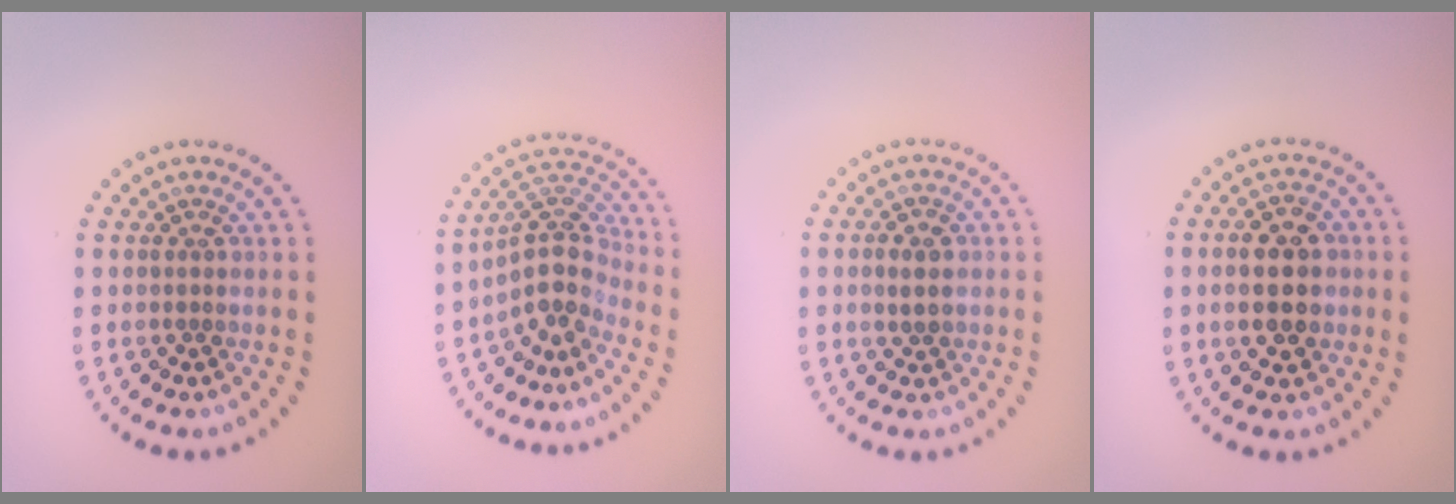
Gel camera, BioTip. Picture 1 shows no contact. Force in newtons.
{"total": 4.1, "press": 3.1, "slide": 2.7}
{"total": 1.3, "press": 1.3, "slide": 0.1}
{"total": 5.0, "press": 5.0, "slide": 0.3}